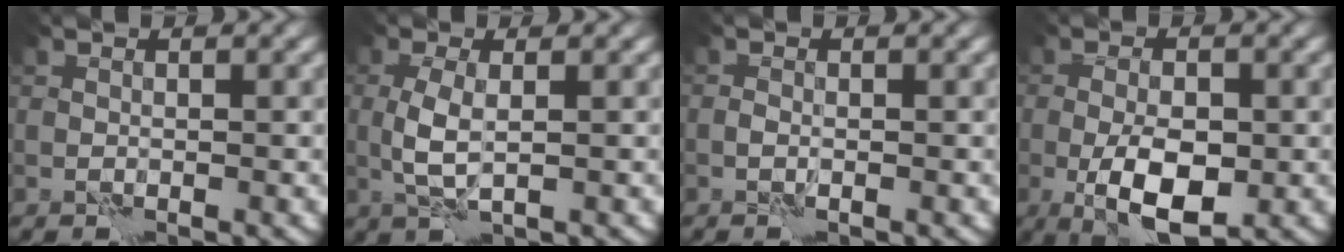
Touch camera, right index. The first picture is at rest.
{"total": 2.7, "force": [0.2, 0.7, 2.6], "torque": [-0.062, -0.001, 0.004]}
{"total": 0.5, "force": [-0.1, 0.1, 0.5], "torque": [-0.011, 0.002, -0.005]}
{"total": 6.1, "force": [-1.6, 2.5, 5.4], "torque": [-0.095, -0.004, -0.028]}